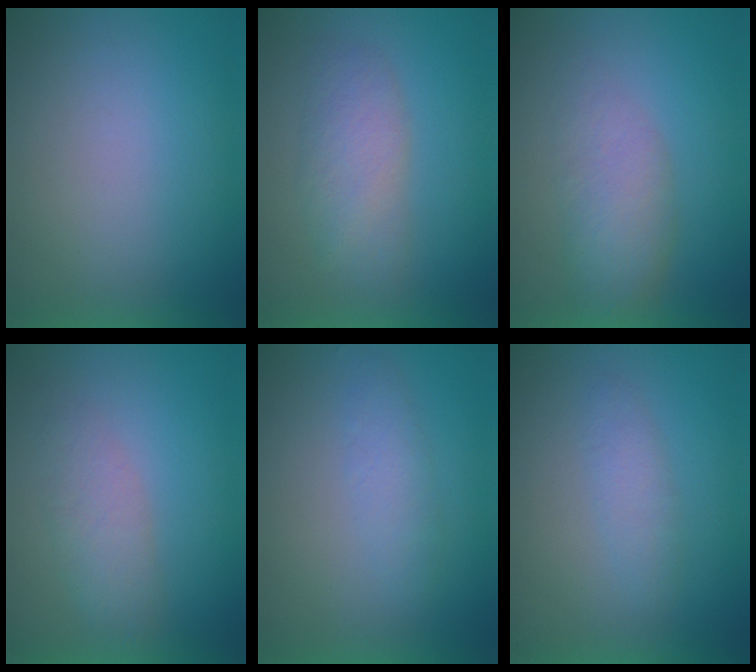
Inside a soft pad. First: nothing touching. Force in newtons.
{"total": 4.0}
{"total": 4.3}
{"total": 2.9}
{"total": 2.4}
{"total": 2.3}